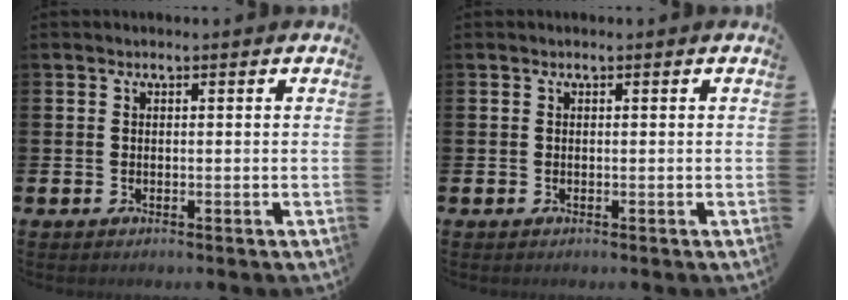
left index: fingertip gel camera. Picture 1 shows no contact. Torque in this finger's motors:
{"motor_torque": [-0.06, 0.07, -0.01, -0.01]}